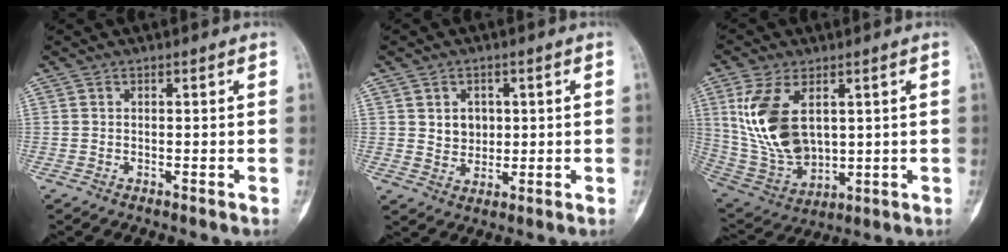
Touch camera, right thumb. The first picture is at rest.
{"total": 4.7, "force": [1.1, 4.0, 2.4], "torque": [-0.013, -0.006, 0.023]}
{"total": 15.5, "force": [3.9, 9.1, 12.0], "torque": [-0.231, -0.016, 0.096]}